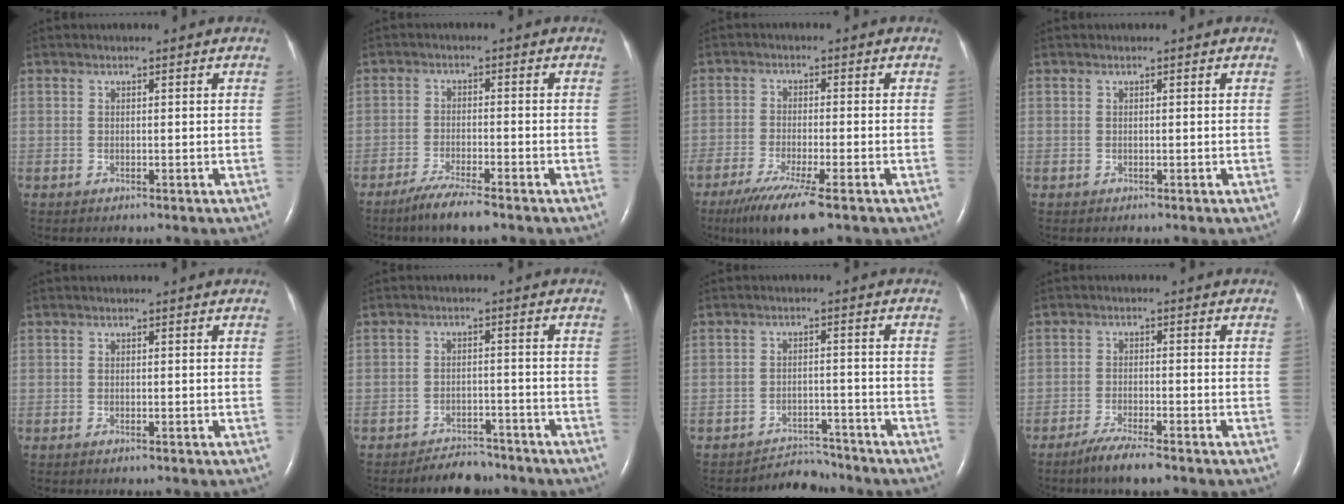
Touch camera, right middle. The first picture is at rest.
{"total": 5.5, "force": [-4.2, 0.3, 3.6], "torque": [-0.074, -0.014, -0.074]}
{"total": 9.2, "force": [-6.1, 0.7, 6.9], "torque": [-0.122, -0.024, -0.098]}
{"total": 0.0}
{"total": 0.5, "force": [-0.3, 0.1, 0.4], "torque": [-0.009, -0.001, -0.003]}
{"total": 4.9, "force": [-4.5, 1.8, 0.8], "torque": [-0.015, -0.001, -0.070]}
{"total": 4.4, "force": [-4.2, 0.6, -1.2], "torque": [0.018, 0.004, -0.064]}
{"total": 4.8, "force": [-3.6, 0.3, 3.1], "torque": [-0.064, -0.011, -0.065]}